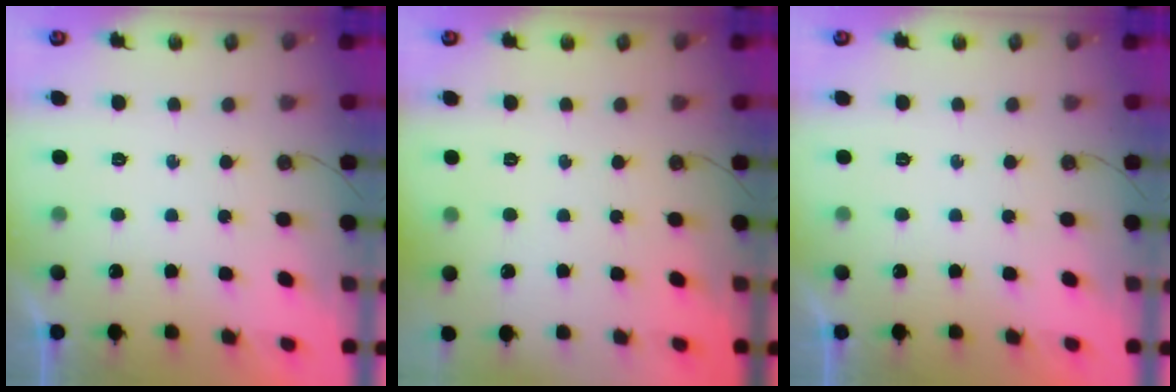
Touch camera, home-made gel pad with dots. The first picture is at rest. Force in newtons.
{"total": 0.0}
{"total": 0.0}